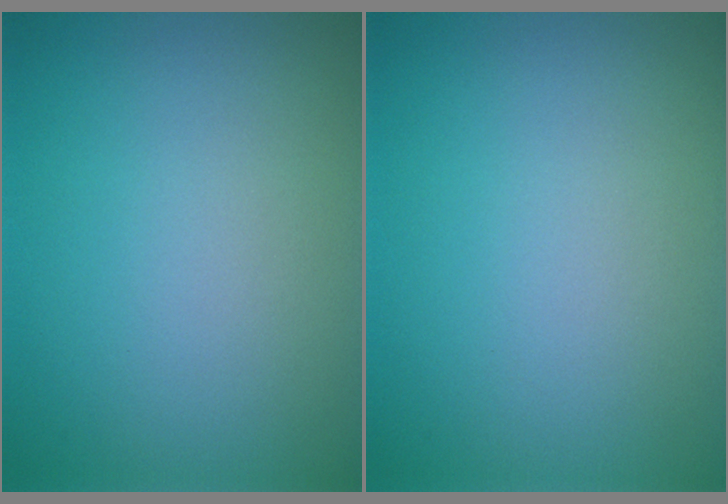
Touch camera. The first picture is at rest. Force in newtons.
{"total": 0.0}